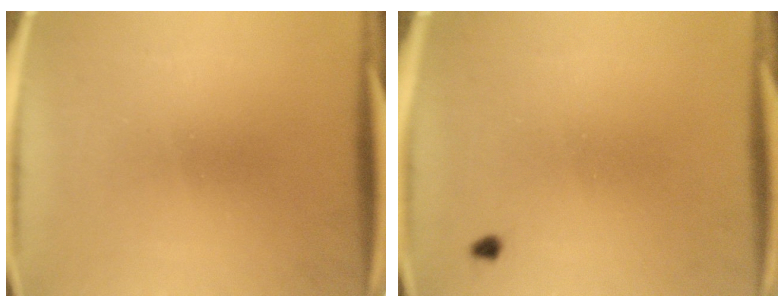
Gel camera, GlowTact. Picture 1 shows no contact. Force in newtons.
{"total": 0.7}